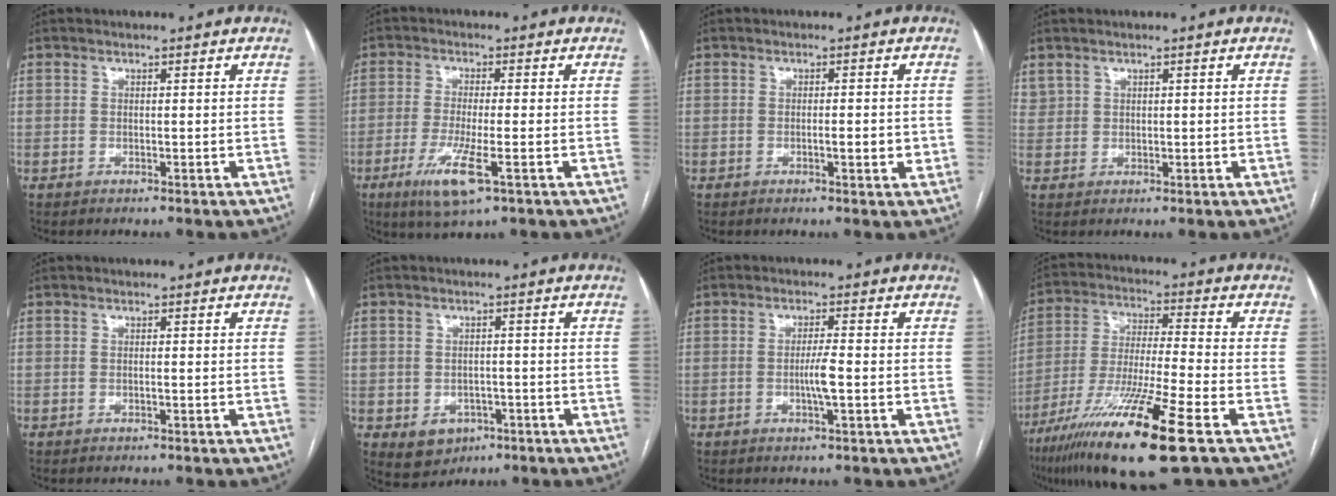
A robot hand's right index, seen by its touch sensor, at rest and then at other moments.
{"total": 7.3, "force": [-3.3, 0.7, 6.5], "torque": [-0.131, -0.020, -0.058]}
{"total": 2.3, "force": [-0.4, 0.5, 2.2], "torque": [-0.035, 0.000, -0.005]}
{"total": 1.8, "force": [1.4, 1.1, 0.4], "torque": [-0.006, 0.009, 0.033]}
{"total": 0.0}
{"total": 5.4, "force": [-2.1, 4.6, 1.9], "torque": [-0.025, 0.004, -0.018]}
{"total": 3.1, "force": [-0.7, -0.1, 3.1], "torque": [-0.058, -0.003, -0.013]}
{"total": 18.4, "force": [-10.1, 0.3, 15.4], "torque": [-0.294, -0.047, -0.183]}